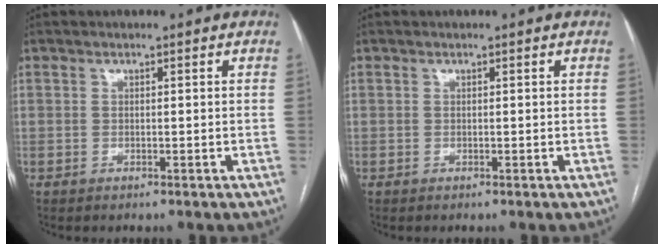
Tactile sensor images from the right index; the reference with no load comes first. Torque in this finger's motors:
{"motor_torque": [0.04, 0.04, 0.00, 0.00]}